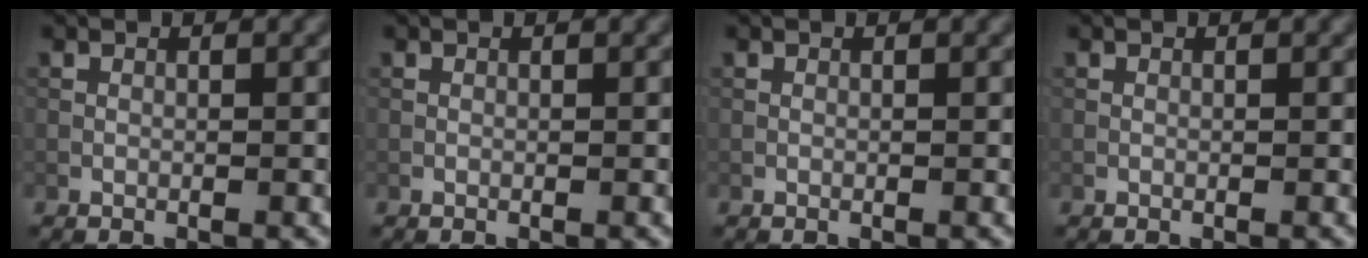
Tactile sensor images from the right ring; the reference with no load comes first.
{"total": 0.0}
{"total": 0.0}
{"total": 0.0}